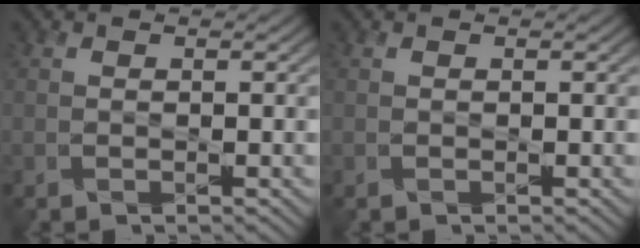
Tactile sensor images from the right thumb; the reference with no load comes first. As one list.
[{"total": 0.0}]